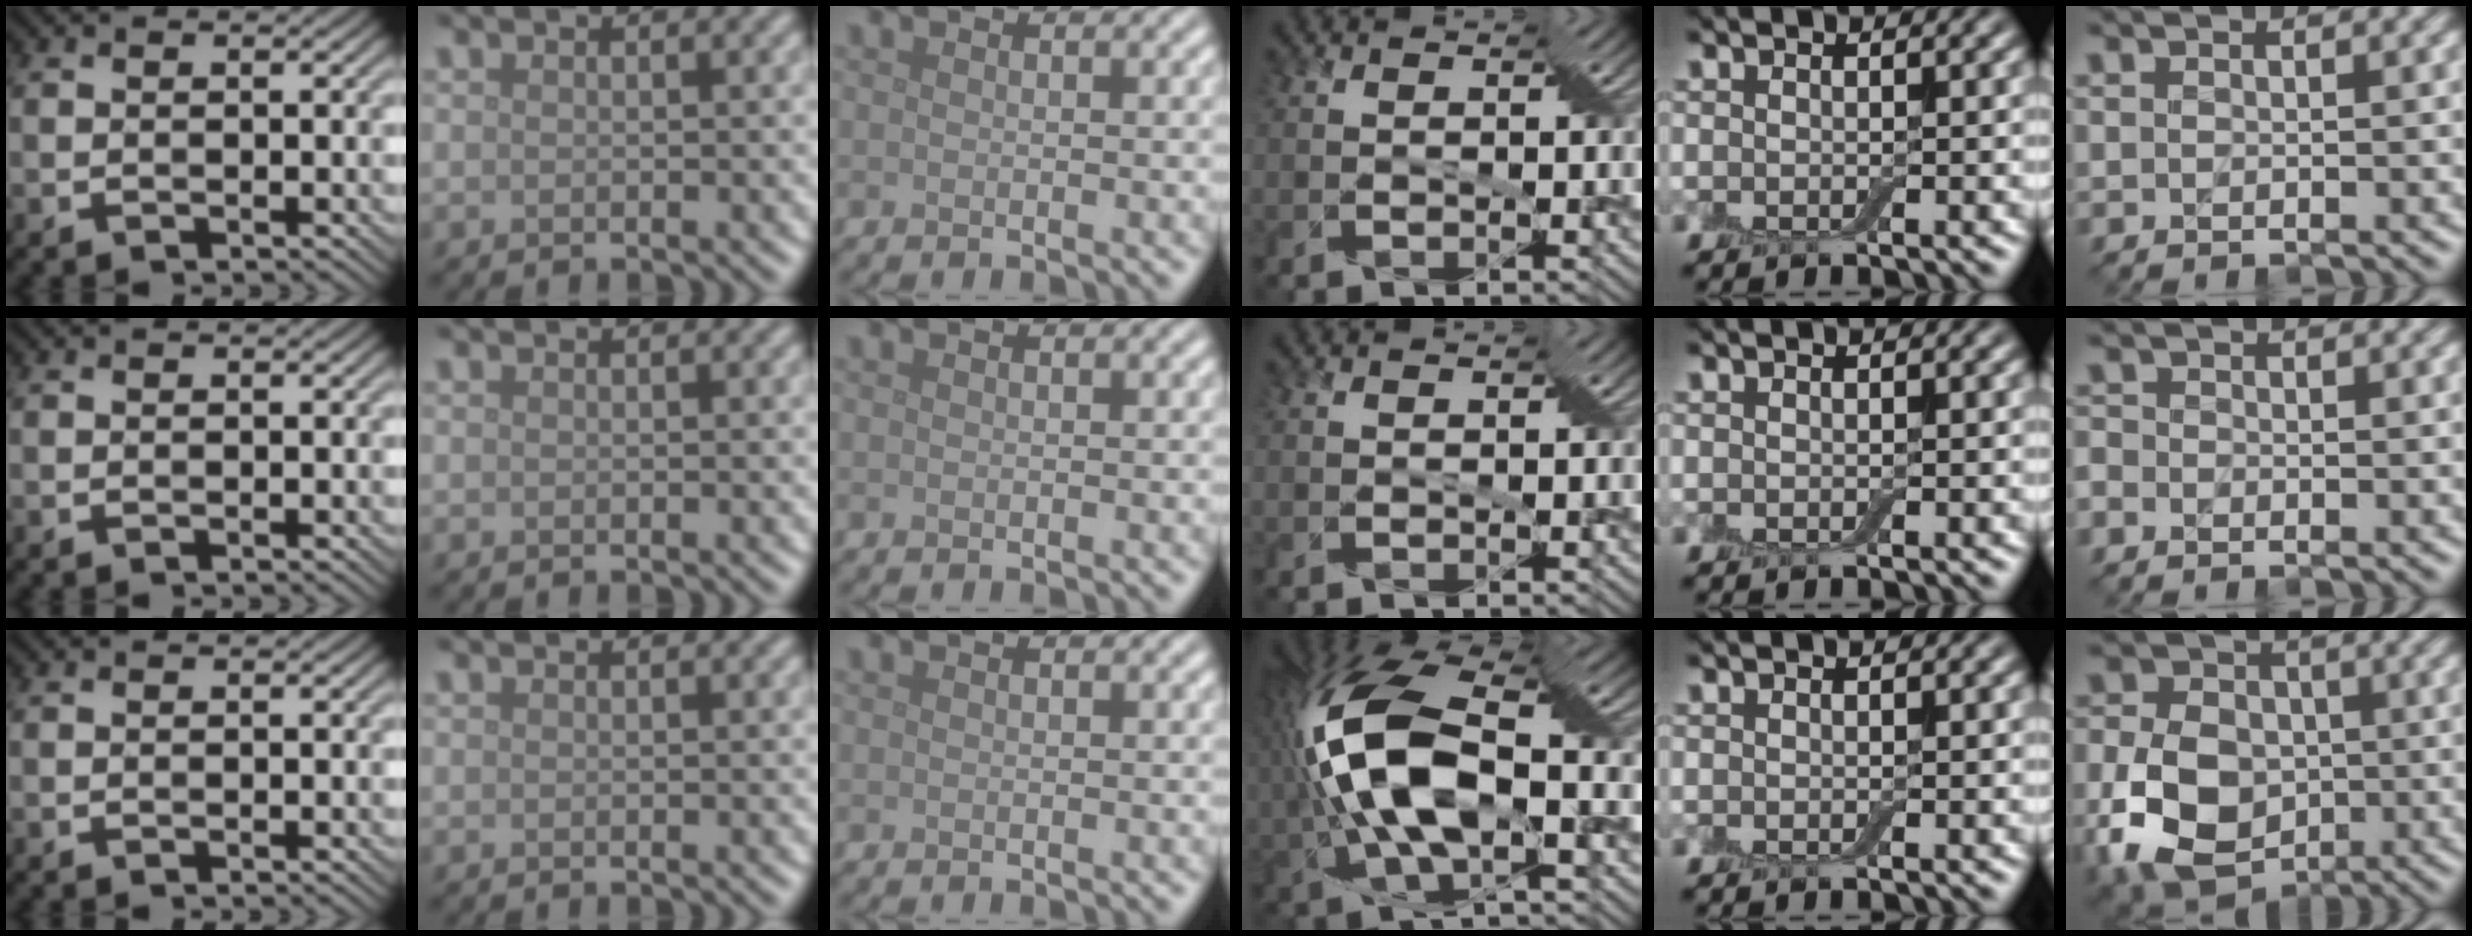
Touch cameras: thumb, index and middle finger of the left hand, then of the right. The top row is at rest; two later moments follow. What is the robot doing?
{"motion": "cut", "object": "aluminum foil"}